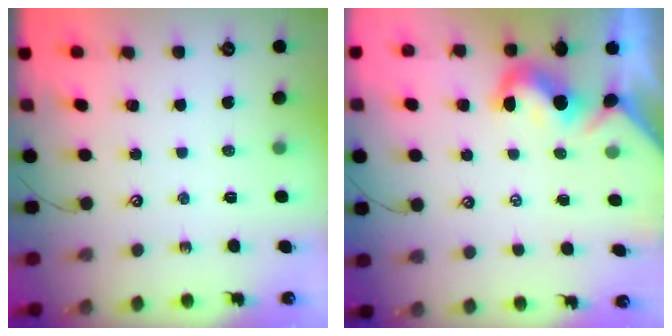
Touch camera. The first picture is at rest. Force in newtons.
{"total": 1.9, "press": 1.8, "slide": 0.6}